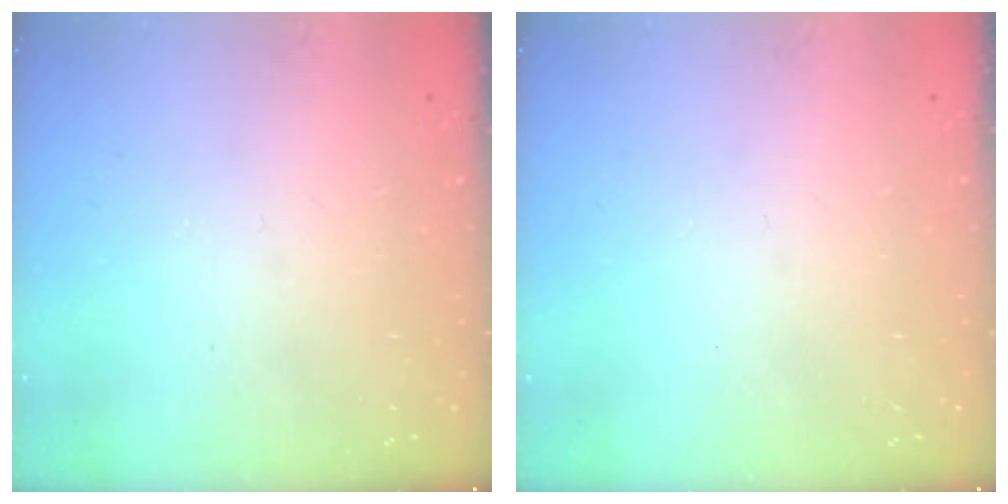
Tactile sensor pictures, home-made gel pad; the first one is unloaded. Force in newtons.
{"total": 0.6, "press": 0.3, "slide": 0.5}